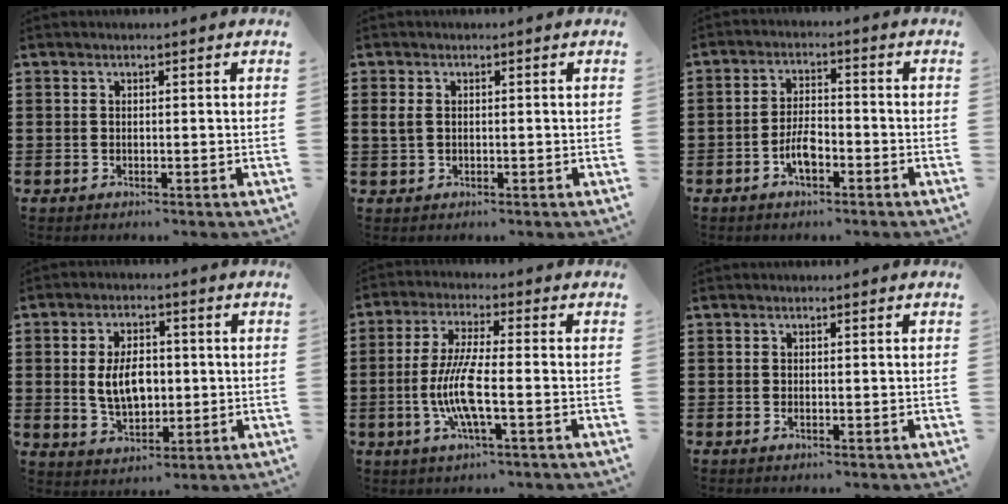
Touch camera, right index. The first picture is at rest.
{"total": 1.8, "force": [0.3, 1.3, 1.2], "torque": [-0.034, 0.005, 0.003]}
{"total": 4.6, "force": [-2.1, 1.9, 3.6], "torque": [-0.082, 0.001, -0.045]}
{"total": 6.7, "force": [0.2, 4.1, 5.3], "torque": [-0.098, 0.004, -0.003]}
{"total": 8.6, "force": [-2.1, 1.7, 8.2], "torque": [-0.180, -0.015, -0.048]}
{"total": 0.0}